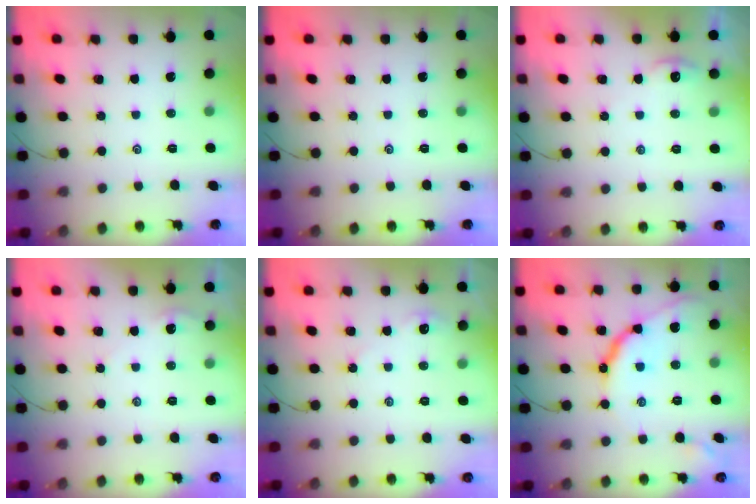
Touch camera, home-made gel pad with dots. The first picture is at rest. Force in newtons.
{"total": 0.0}
{"total": 2.5, "press": 2.5, "slide": 0.3}
{"total": 0.6, "press": 0.5, "slide": 0.3}
{"total": 2.6, "press": 2.5, "slide": 0.5}
{"total": 10.2, "press": 10.2, "slide": 0.3}